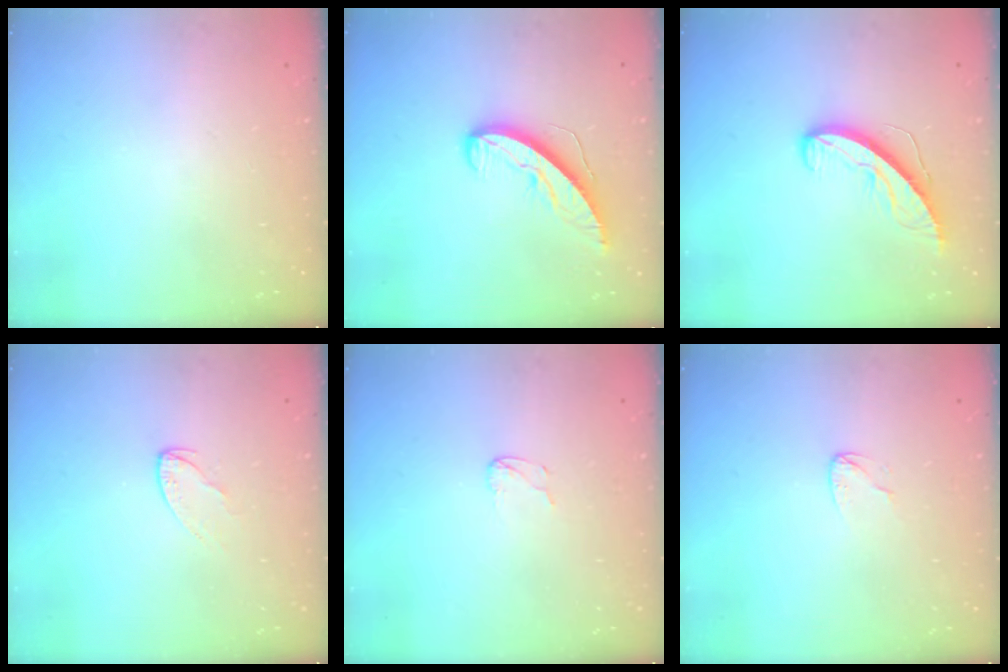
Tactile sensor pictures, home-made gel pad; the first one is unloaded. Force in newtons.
{"total": 8.7, "press": 8.7, "slide": 0.7}
{"total": 8.6, "press": 8.5, "slide": 0.8}
{"total": 4.1, "press": 4.1, "slide": 0.5}
{"total": 3.1, "press": 3.1, "slide": 0.3}
{"total": 3.7, "press": 3.7, "slide": 0.3}